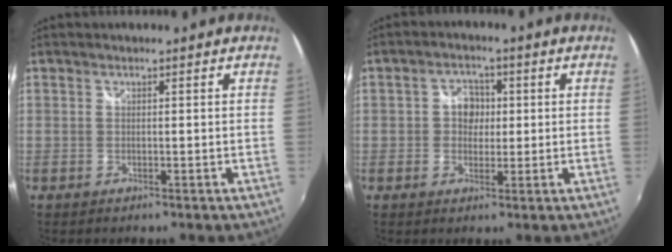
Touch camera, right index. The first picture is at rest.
{"total": 4.2, "force": [0.2, 3.7, 2.0], "torque": [-0.029, 0.012, 0.001]}